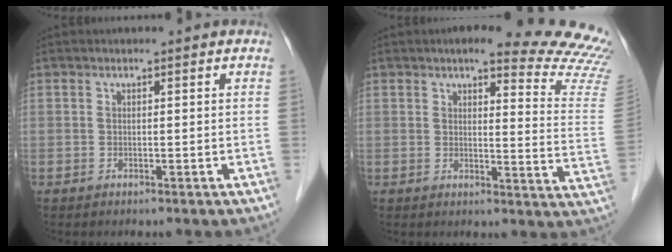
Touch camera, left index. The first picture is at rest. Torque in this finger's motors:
{"motor_torque": [0.10, -0.16, 0.13, 0.01]}